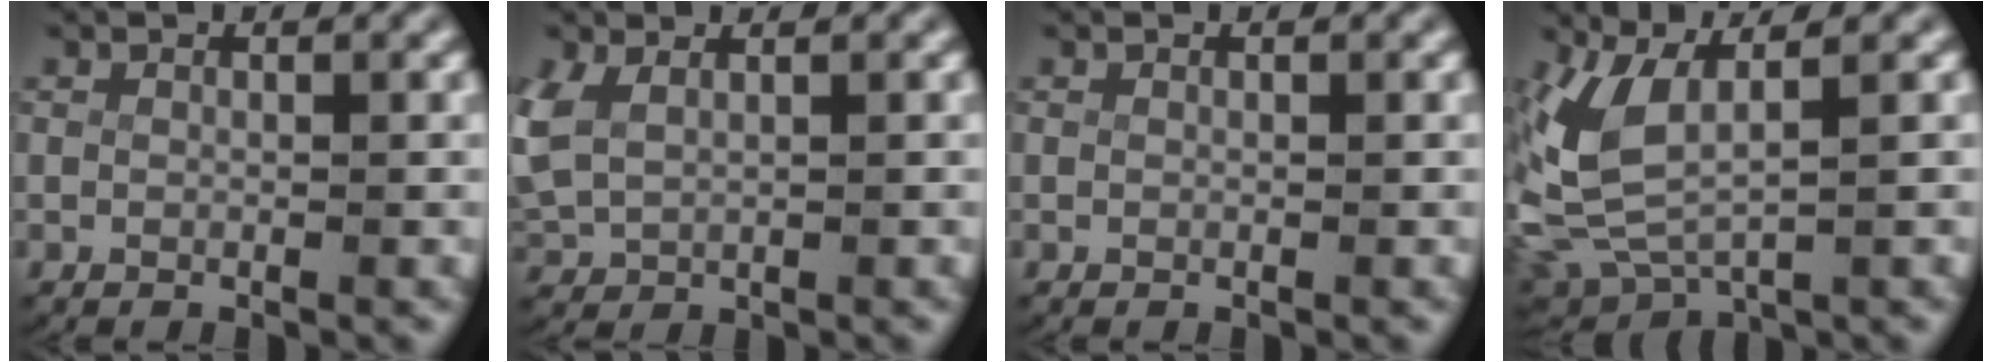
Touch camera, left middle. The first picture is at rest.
{"total": 3.0, "force": [0.6, 2.4, 1.6], "torque": [-0.064, -0.011, 0.027]}
{"total": 0.0}
{"total": 5.9, "force": [1.2, 4.1, 4.1], "torque": [-0.130, -0.018, 0.035]}